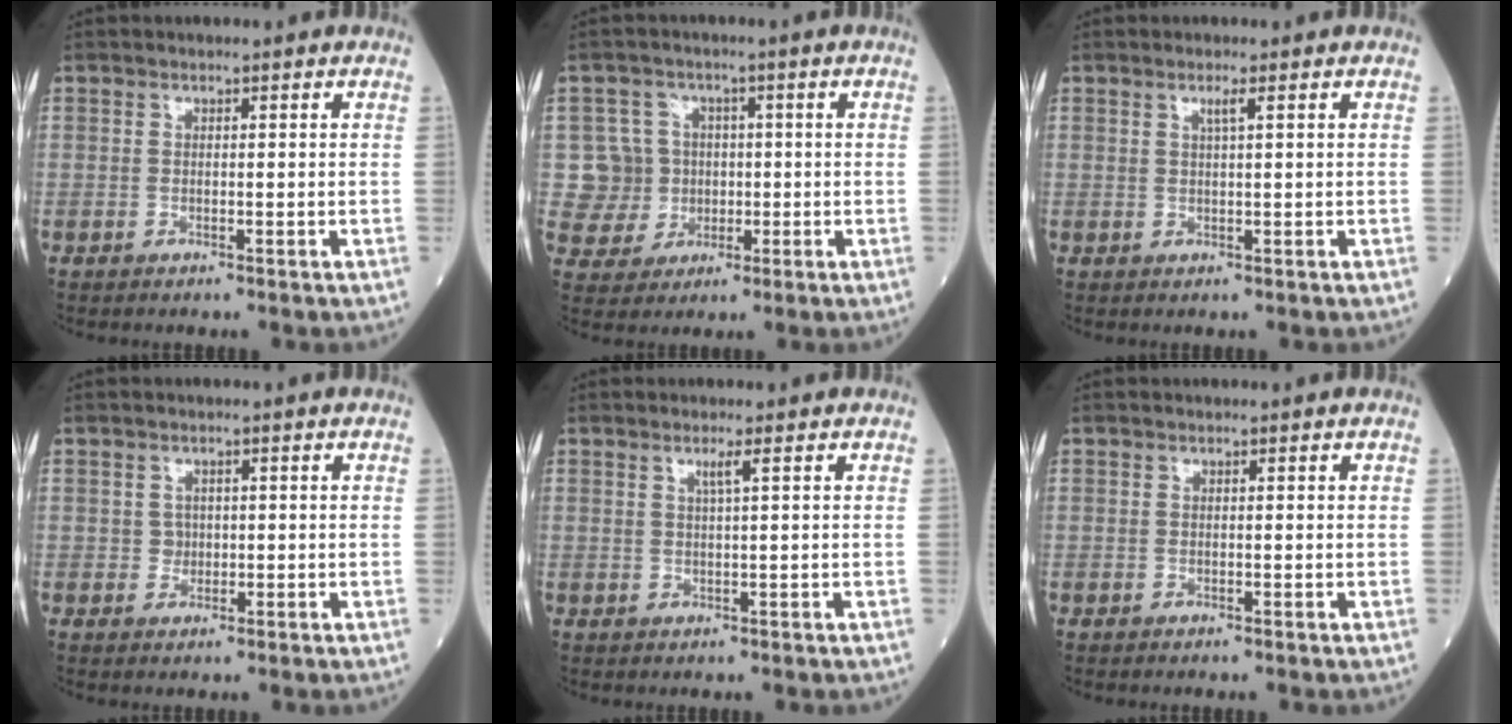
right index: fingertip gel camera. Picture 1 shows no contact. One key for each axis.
{"total": 6.0, "fx": 0.2, "fy": 6.0, "fz": 0.2, "tx": -0.002, "ty": 0.012, "tz": 0.009}
{"total": 1.3, "fx": 0.6, "fy": -0.2, "fz": 1.1, "tx": -0.027, "ty": -0.003, "tz": 0.012}
{"total": 1.1, "fx": 0.1, "fy": 1.0, "fz": 0.6, "tx": -0.010, "ty": 0.000, "tz": 0.003}
{"total": 1.5, "fx": 0.7, "fy": -0.4, "fz": 1.3, "tx": -0.031, "ty": -0.004, "tz": 0.014}
{"total": 0.0}